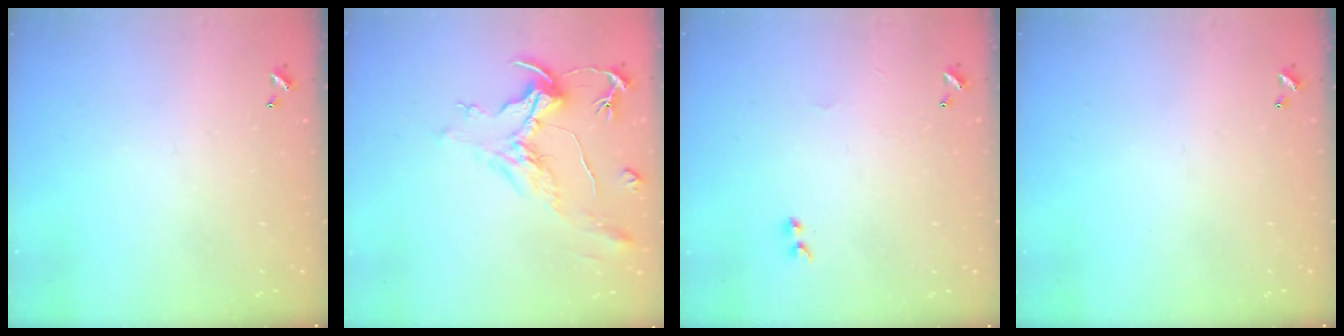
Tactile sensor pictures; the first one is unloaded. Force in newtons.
{"total": 2.1, "press": 1.6, "slide": 1.3}
{"total": 1.2, "press": 1.1, "slide": 0.5}
{"total": 0.0}